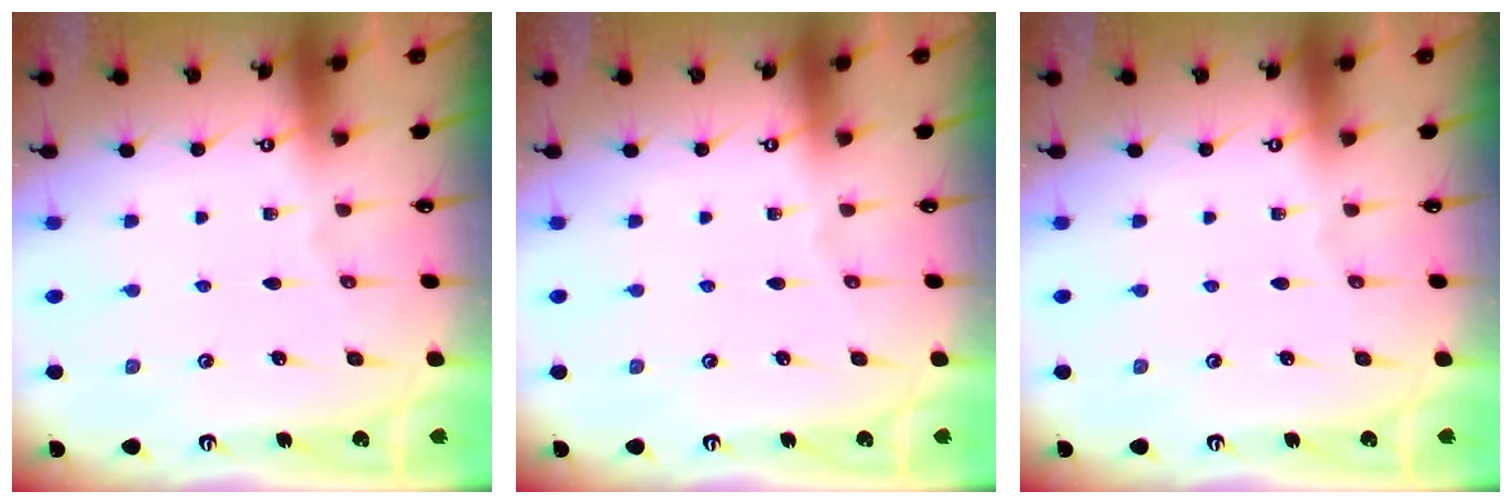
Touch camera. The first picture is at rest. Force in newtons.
{"total": 0.0}
{"total": 0.0}